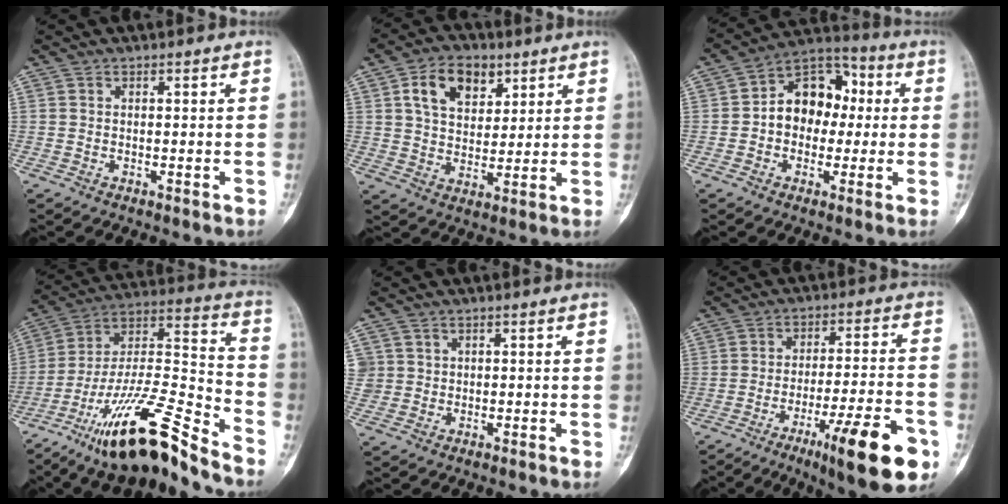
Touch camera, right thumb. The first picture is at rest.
{"total": 10.9, "force": [4.8, 7.1, 6.7], "torque": [-0.083, -0.013, 0.085]}
{"total": 12.7, "force": [0.5, 9.6, 8.3], "torque": [-0.086, 0.037, -0.004]}
{"total": 23.2, "force": [-16.6, 4.5, 15.7], "torque": [-0.301, 0.081, -0.294]}
{"total": 2.3, "force": [0.6, 2.3, 0.0], "torque": [0.020, 0.000, 0.010]}
{"total": 16.8, "force": [-8.1, 3.2, 14.4], "torque": [-0.204, 0.031, -0.116]}